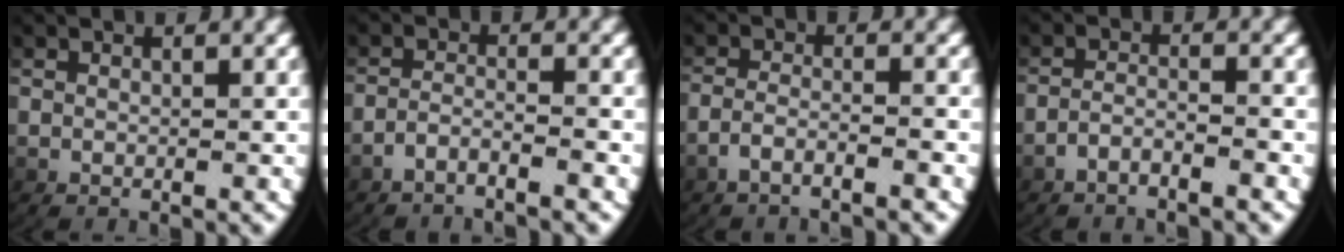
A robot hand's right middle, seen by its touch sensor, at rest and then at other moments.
{"total": 2.6, "force": [-2.4, 0.0, 1.0], "torque": [-0.027, -0.006, -0.041]}
{"total": 2.5, "force": [-2.0, 0.2, 1.5], "torque": [-0.042, -0.007, -0.032]}
{"total": 2.5, "force": [-2.3, 0.2, 1.0], "torque": [-0.027, -0.006, -0.039]}